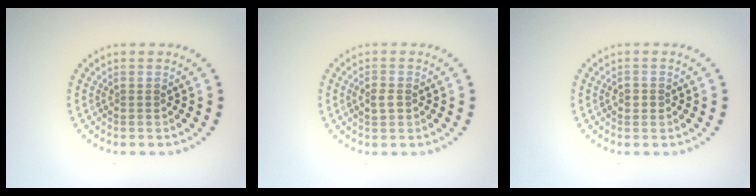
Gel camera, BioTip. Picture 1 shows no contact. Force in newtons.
{"total": 1.3, "press": 1.3, "slide": 0.1}
{"total": 1.0, "press": 0.9, "slide": 0.4}